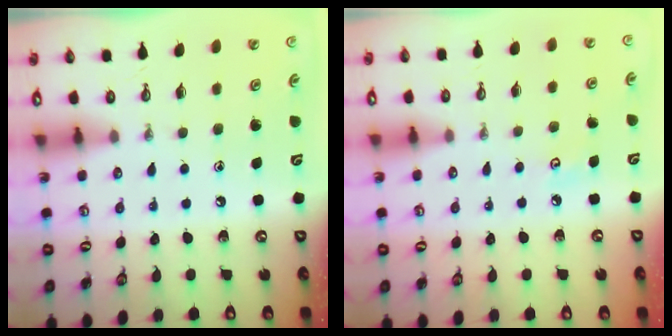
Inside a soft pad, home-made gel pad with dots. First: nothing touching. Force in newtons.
{"total": 5.0, "press": 5.0, "slide": 0.5}